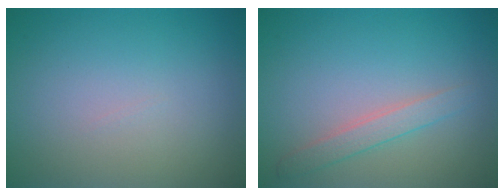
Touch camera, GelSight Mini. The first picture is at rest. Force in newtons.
{"total": 1.8, "press": 1.8, "slide": 0.1}